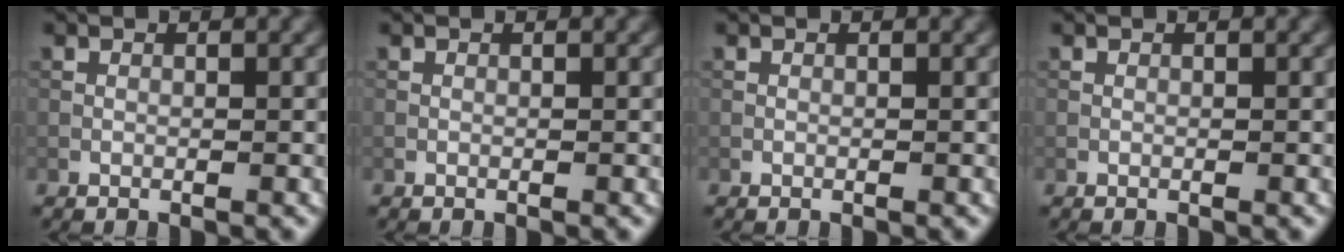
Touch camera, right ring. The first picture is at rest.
{"total": 0.0}
{"total": 0.0}
{"total": 0.0}